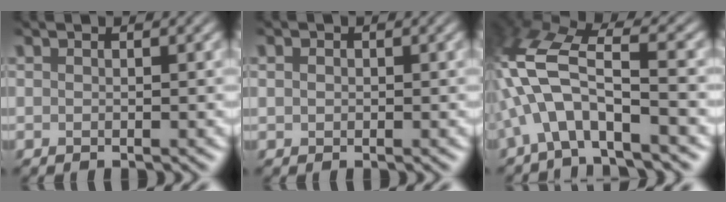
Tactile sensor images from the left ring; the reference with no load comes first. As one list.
[{"total": 0.6, "force": [0.0, 0.5, 0.3], "torque": [-0.005, 0.001, -0.004]}, {"total": 9.4, "force": [-2.9, 3.4, 8.2], "torque": [-0.174, 0.023, -0.069]}]